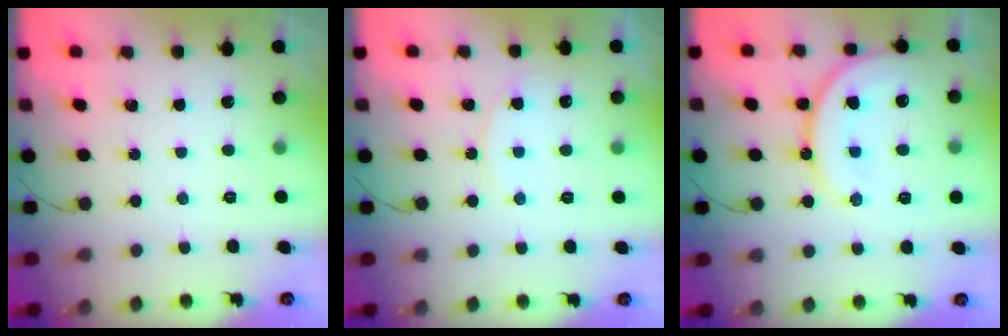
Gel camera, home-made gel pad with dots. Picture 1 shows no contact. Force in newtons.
{"total": 5.3, "press": 5.2, "slide": 0.6}
{"total": 15.7, "press": 15.6, "slide": 2.0}